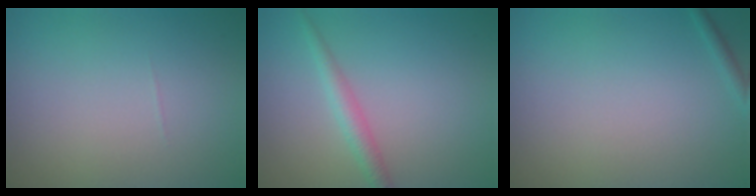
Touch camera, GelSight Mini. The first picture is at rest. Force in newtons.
{"total": 1.9, "press": 1.9, "slide": 0.1}
{"total": 0.8, "press": 0.8, "slide": 0.0}